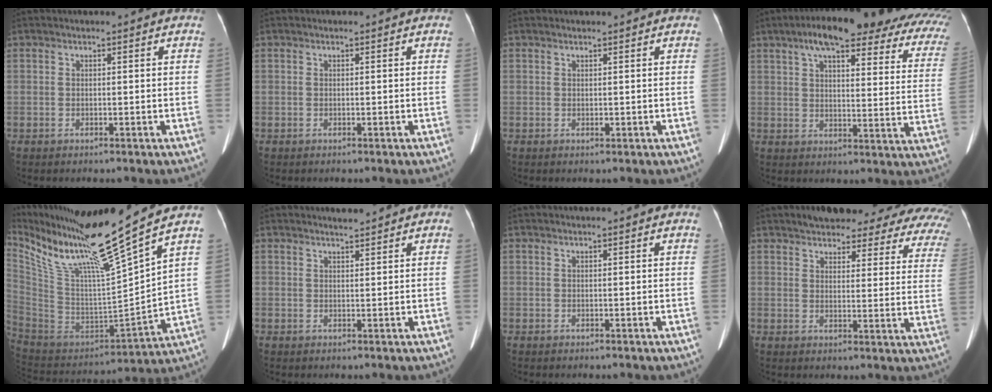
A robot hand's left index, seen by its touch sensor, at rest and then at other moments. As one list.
[{"total": 0.0}, {"total": 0.6, "force": [0.4, 0.2, 0.4], "torque": [-0.008, 0.001, 0.005]}, {"total": 26.8, "force": [19.2, 5.8, 17.8], "torque": [-0.210, 0.026, 0.222]}, {"total": 21.0, "force": [15.9, -1.5, 13.6], "torque": [-0.245, -0.032, 0.292]}, {"total": 1.6, "force": [1.6, 0.3, 0.4], "torque": [-0.011, 0.003, 0.027]}, {"total": 0.5, "force": [0.5, -0.1, 0.2], "torque": [-0.010, 0.007, 0.013]}, {"total": 22.9, "force": [18.7, 6.4, 11.7], "torque": [-0.144, -0.007, 0.200]}]